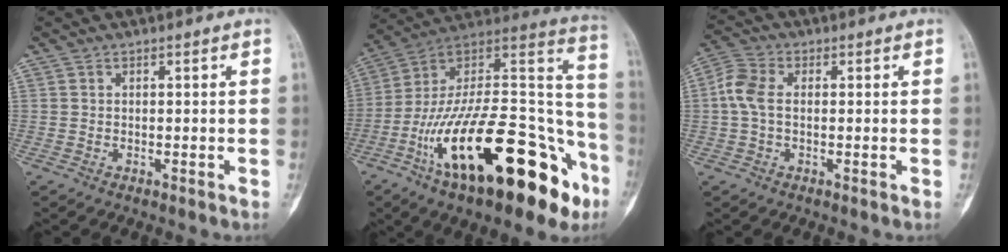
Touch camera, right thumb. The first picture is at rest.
{"total": 36.4, "force": [-16.3, 14.5, 29.2], "torque": [-0.403, 0.067, -0.260]}
{"total": 5.7, "force": [0.2, 3.6, 4.5], "torque": [-0.111, 0.017, -0.002]}